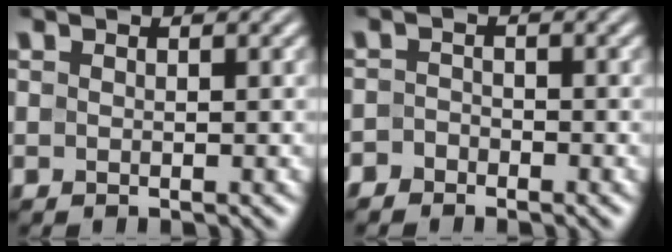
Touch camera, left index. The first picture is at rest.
{"total": 1.4, "force": [-1.2, 0.8, -0.1], "torque": [0.005, 0.005, -0.025]}